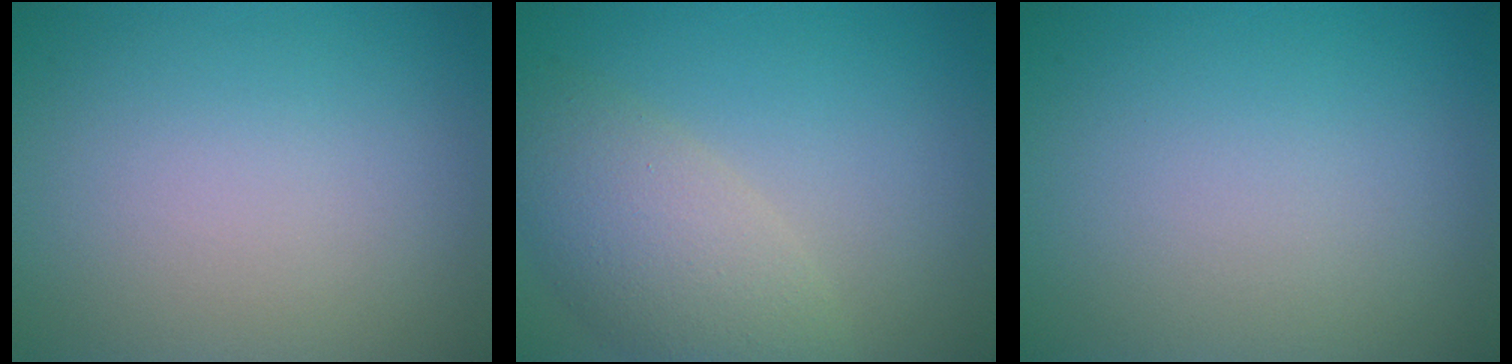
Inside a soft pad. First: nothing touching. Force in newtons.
{"total": 5.3, "press": 5.3, "slide": 0.5}
{"total": 0.0}